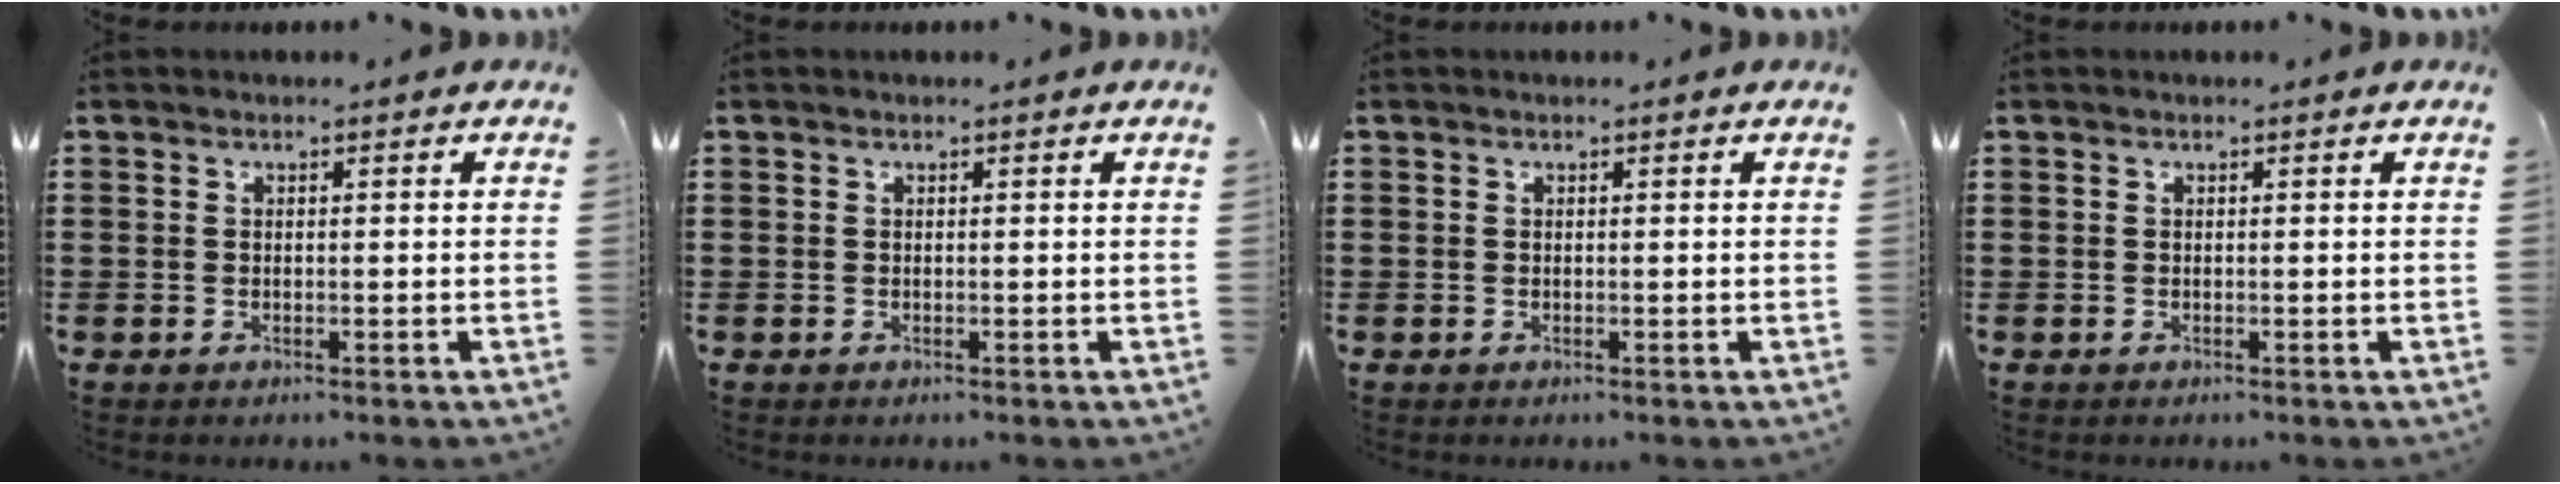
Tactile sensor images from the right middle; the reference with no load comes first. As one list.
[{"total": 0.0}, {"total": 0.0}, {"total": 0.0}]